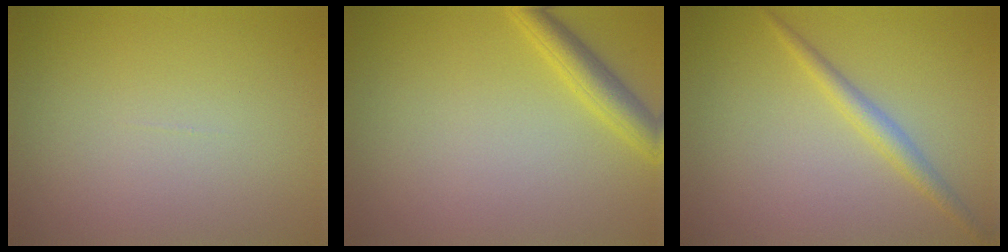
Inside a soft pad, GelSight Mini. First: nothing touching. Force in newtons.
{"total": 2.7, "press": 2.7, "slide": 0.1}
{"total": 1.9, "press": 1.9, "slide": 0.0}